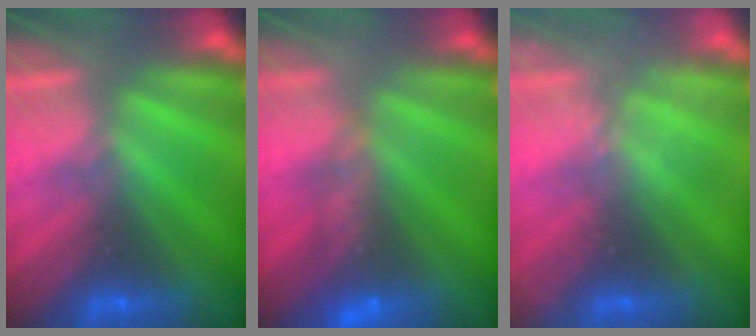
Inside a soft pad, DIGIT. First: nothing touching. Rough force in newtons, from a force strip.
{"total": 8.7}
{"total": 2.2}